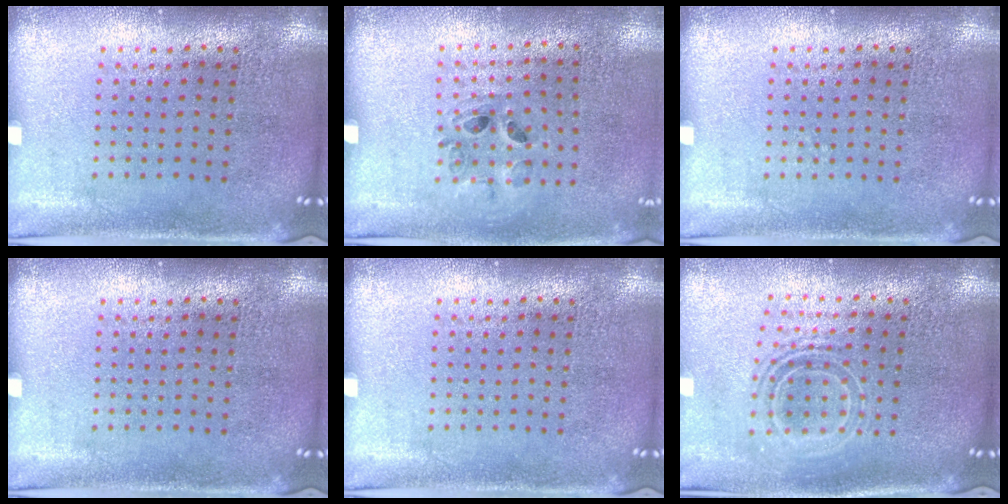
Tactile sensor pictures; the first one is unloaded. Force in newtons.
{"total": 0.9, "press": 0.9, "slide": 0.3}
{"total": 0.0}
{"total": 0.0}
{"total": 0.0}
{"total": 1.6, "press": 1.3, "slide": 1.0}